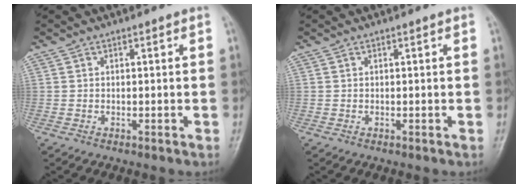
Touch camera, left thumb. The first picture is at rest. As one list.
[{"total": 0.0}]